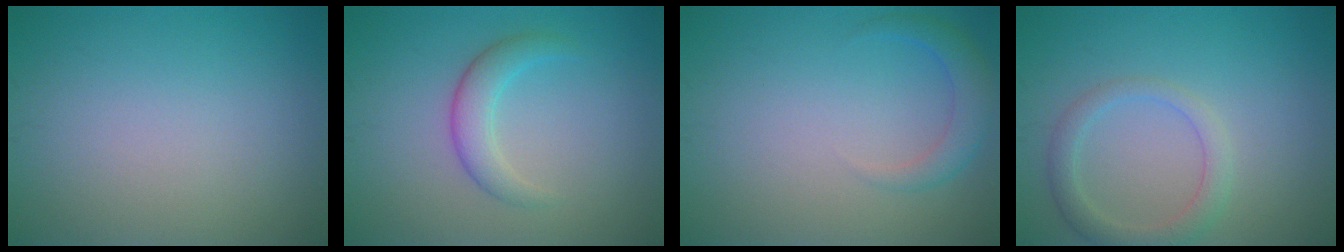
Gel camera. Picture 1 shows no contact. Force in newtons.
{"total": 2.8, "press": 2.8, "slide": 0.1}
{"total": 2.3, "press": 2.3, "slide": 0.2}
{"total": 2.6, "press": 2.6, "slide": 0.3}